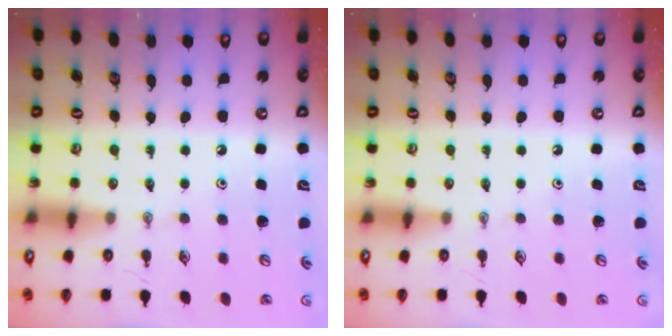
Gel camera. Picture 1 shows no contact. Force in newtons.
{"total": 0.0}